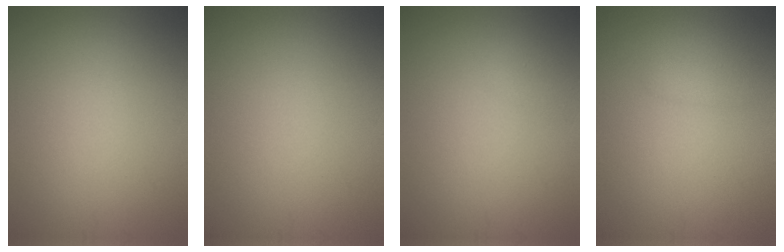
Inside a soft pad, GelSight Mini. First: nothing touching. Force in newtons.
{"total": 0.0}
{"total": 0.7, "press": 0.7, "slide": 0.0}
{"total": 1.4, "press": 1.4, "slide": 0.1}